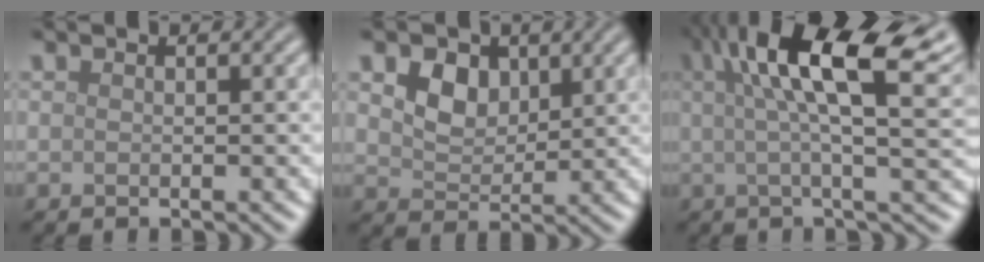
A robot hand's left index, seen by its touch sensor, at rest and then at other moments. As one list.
[{"total": 3.7, "force": [1.6, 2.6, 2.1], "torque": [-0.048, -0.004, 0.023]}, {"total": 11.9, "force": [4.0, 3.1, 10.7], "torque": [-0.158, 0.013, 0.062]}]